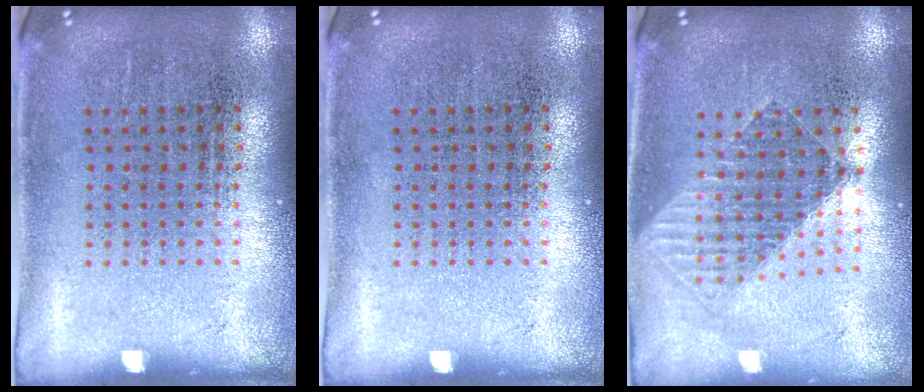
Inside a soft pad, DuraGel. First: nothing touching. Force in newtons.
{"total": 0.0}
{"total": 1.5, "press": 1.3, "slide": 0.7}